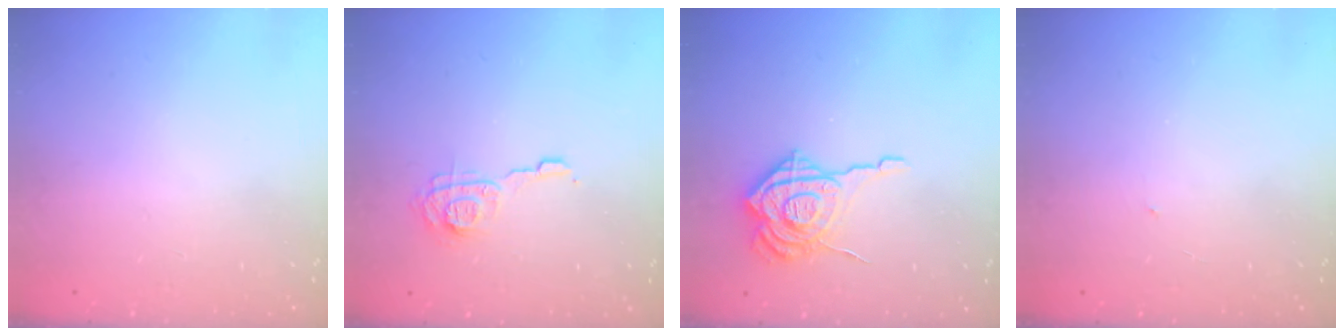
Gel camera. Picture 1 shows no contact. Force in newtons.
{"total": 9.0, "press": 9.0, "slide": 0.4}
{"total": 16.2, "press": 16.1, "slide": 1.7}
{"total": 0.6, "press": 0.6, "slide": 0.1}